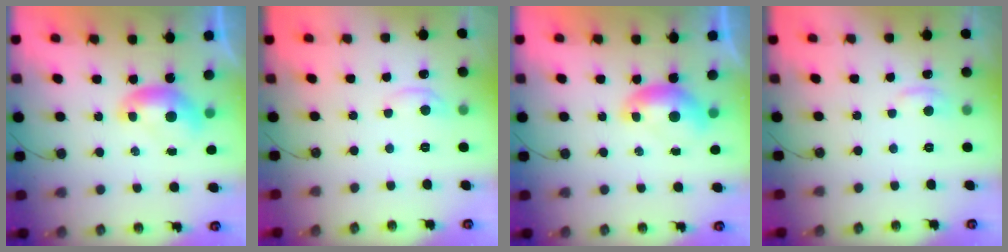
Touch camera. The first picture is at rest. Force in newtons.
{"total": 0.6, "press": 0.2, "slide": 0.6}
{"total": 0.6, "press": 0.6, "slide": 0.2}
{"total": 1.2, "press": 0.8, "slide": 0.9}